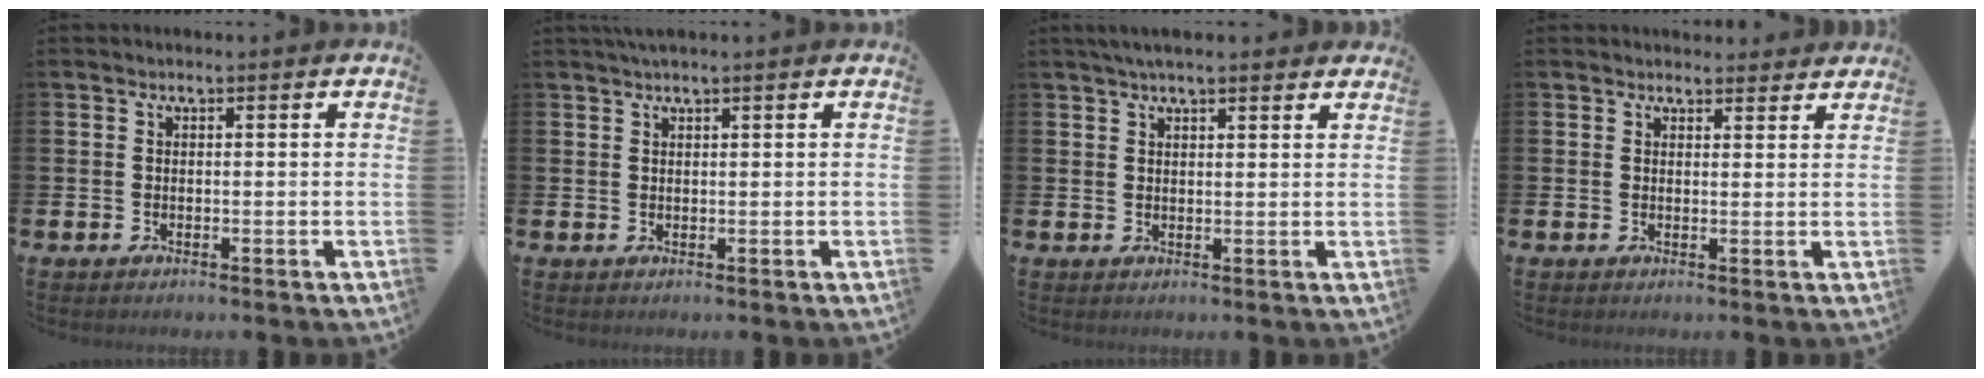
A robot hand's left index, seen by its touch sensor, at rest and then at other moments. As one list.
[{"total": 1.2, "force": [1.1, -0.1, 0.6], "torque": [-0.011, 0.001, 0.020]}, {"total": 3.1, "force": [2.8, 0.5, 1.3], "torque": [-0.031, -0.001, 0.051]}, {"total": 2.1, "force": [2.0, 0.5, 0.0], "torque": [0.005, -0.010, 0.035]}]